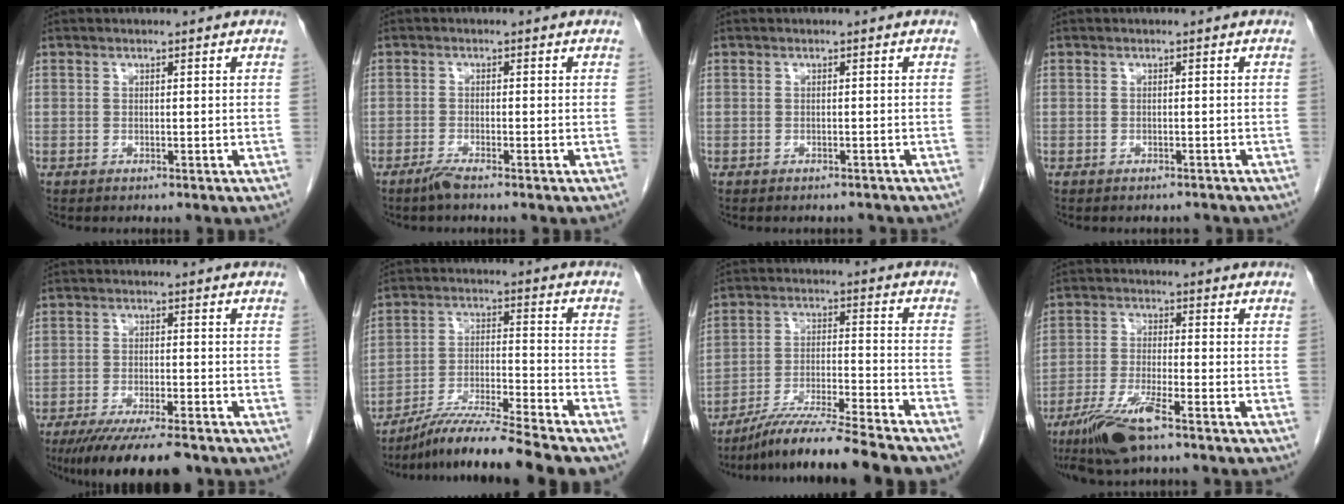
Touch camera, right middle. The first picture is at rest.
{"total": 1.9, "force": [-1.5, -0.2, 1.1], "torque": [-0.030, -0.005, -0.033]}
{"total": 1.4, "force": [-1.3, 0.5, 0.0], "torque": [-0.003, 0.000, -0.019]}
{"total": 1.6, "force": [-1.5, 0.6, 0.1], "torque": [-0.005, 0.000, -0.020]}
{"total": 12.6, "force": [-9.9, 2.0, 7.5], "torque": [-0.113, -0.023, -0.154]}
{"total": 12.4, "force": [-10.7, -1.4, 6.2], "torque": [-0.098, -0.014, -0.186]}
{"total": 15.3, "force": [-13.3, -0.7, 7.4], "torque": [-0.118, -0.018, -0.221]}
{"total": 9.0, "force": [-6.2, 0.5, 6.5], "torque": [-0.130, -0.022, -0.117]}